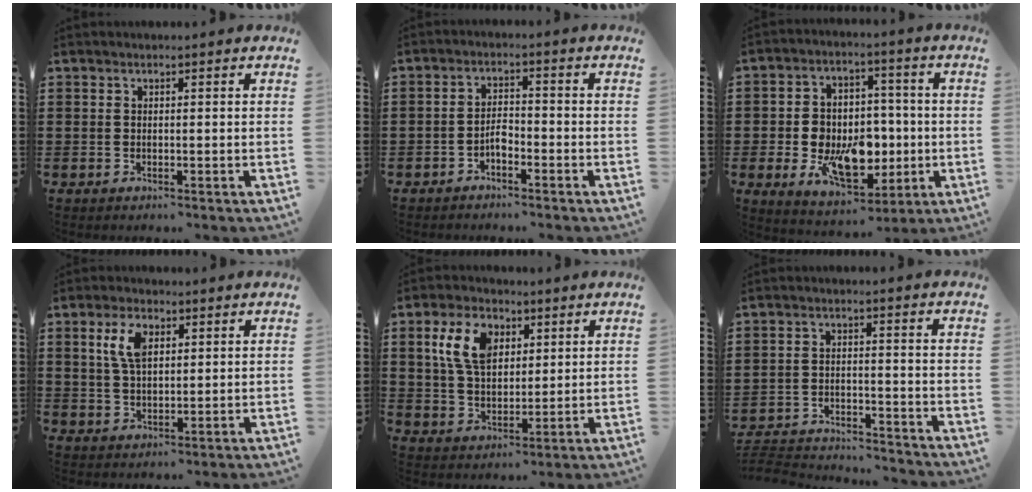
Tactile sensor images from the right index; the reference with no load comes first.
{"total": 2.7, "force": [-1.6, 1.1, 1.9], "torque": [-0.045, 0.004, -0.035]}
{"total": 11.2, "force": [-1.8, 8.0, 7.7], "torque": [-0.145, 0.007, -0.026]}
{"total": 5.8, "force": [2.2, 3.0, 4.5], "torque": [-0.100, 0.013, 0.038]}
{"total": 8.4, "force": [3.2, 5.4, 5.6], "torque": [-0.121, 0.017, 0.058]}
{"total": 4.1, "force": [-4.0, 0.2, 0.4], "torque": [-0.020, -0.002, -0.087]}